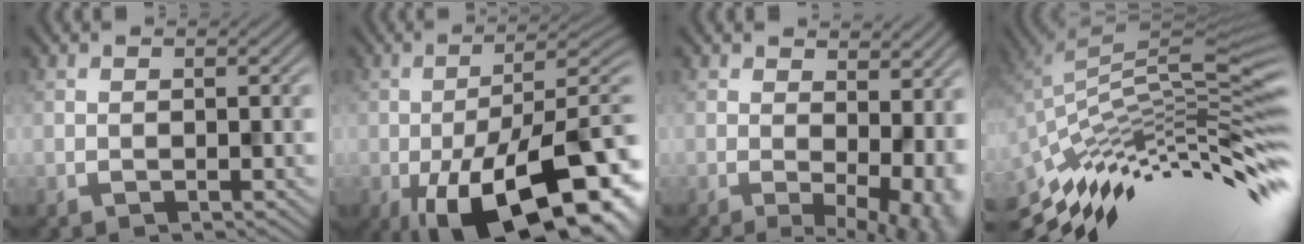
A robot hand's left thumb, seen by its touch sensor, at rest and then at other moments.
{"total": 16.9, "force": [-6.9, 6.6, 13.9], "torque": [-0.186, -0.013, -0.102]}
{"total": 7.6, "force": [0.7, 3.6, 6.6], "torque": [-0.068, 0.000, 0.039]}
{"total": 12.2, "force": [-7.6, 2.3, 9.2], "torque": [-0.184, 0.017, -0.131]}